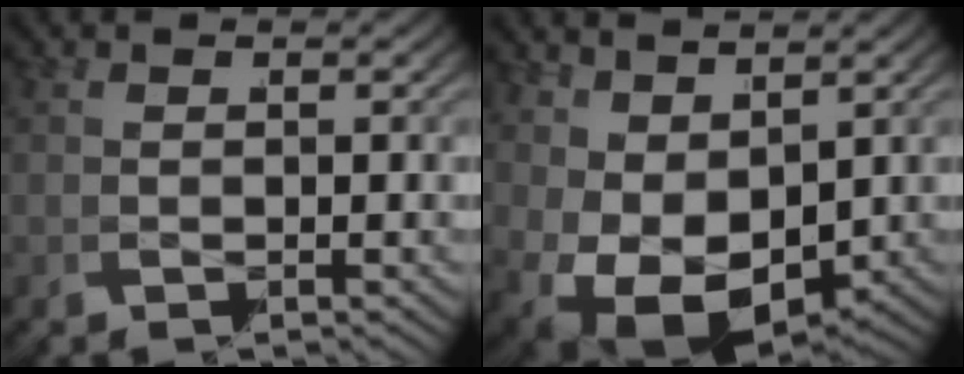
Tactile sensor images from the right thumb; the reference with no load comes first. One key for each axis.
{"total": 9.1, "fx": -1.9, "fy": 6.5, "fz": 6.1, "tx": -0.154, "ty": -0.049, "tz": -0.011}